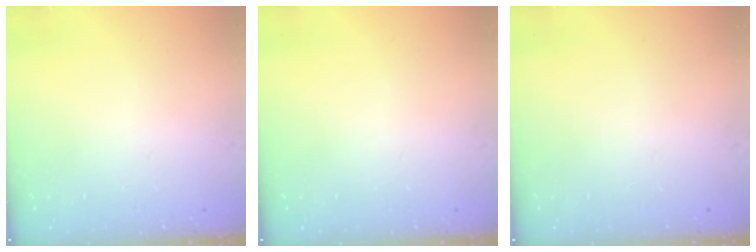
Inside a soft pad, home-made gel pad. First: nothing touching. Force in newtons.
{"total": 0.0}
{"total": 0.0}